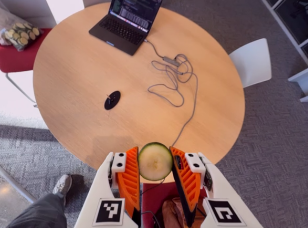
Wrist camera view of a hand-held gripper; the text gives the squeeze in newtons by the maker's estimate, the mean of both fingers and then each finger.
{"total": 10.3, "left": 10.6, "right": 9.9}